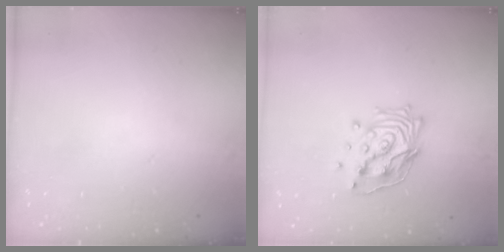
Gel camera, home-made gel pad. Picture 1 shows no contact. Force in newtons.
{"total": 14.9, "press": 14.8, "slide": 1.4}